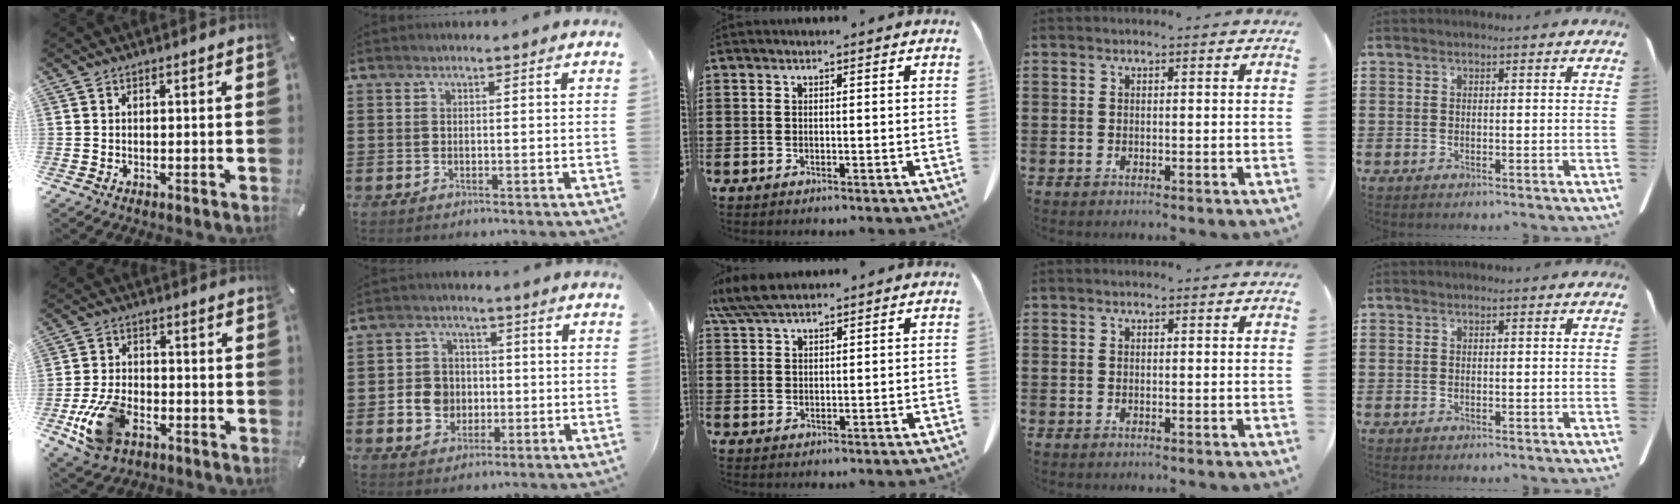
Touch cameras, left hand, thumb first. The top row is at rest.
{"thumb": {"total": 12.8, "force": [-5.2, 8.0, 8.5], "torque": [-0.181, 0.015, -0.090]}, "index": {"total": 5.3, "force": [-0.8, 4.8, 1.9], "torque": [-0.050, 0.013, -0.015]}, "middle": {"total": 5.4, "force": [4.4, 1.0, 2.8], "torque": [-0.066, -0.004, 0.084]}}